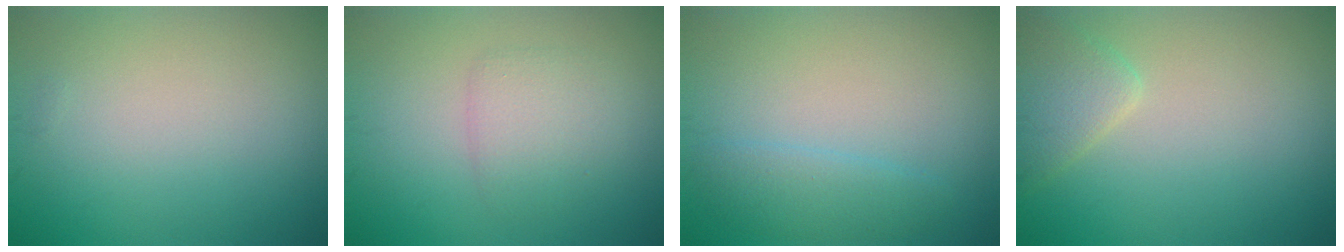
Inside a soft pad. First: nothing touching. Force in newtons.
{"total": 2.5, "press": 2.5, "slide": 0.3}
{"total": 2.2, "press": 2.2, "slide": 0.1}
{"total": 2.4, "press": 2.4, "slide": 0.2}